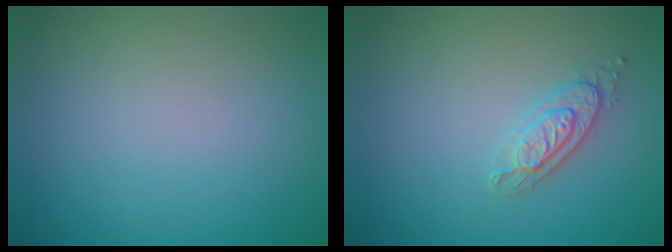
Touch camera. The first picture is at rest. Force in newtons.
{"total": 2.1, "press": 2.1, "slide": 0.5}